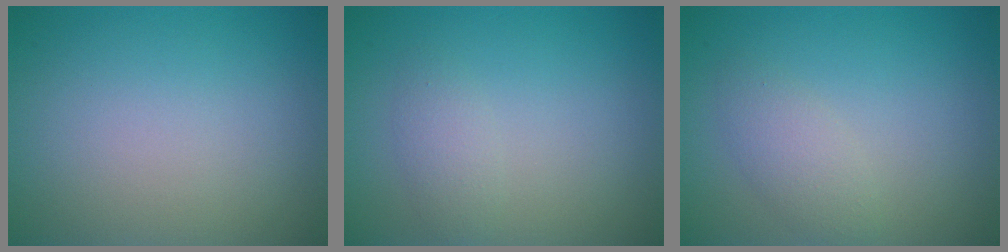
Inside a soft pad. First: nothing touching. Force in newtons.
{"total": 1.5, "press": 1.5, "slide": 0.2}
{"total": 2.1, "press": 2.1, "slide": 0.1}